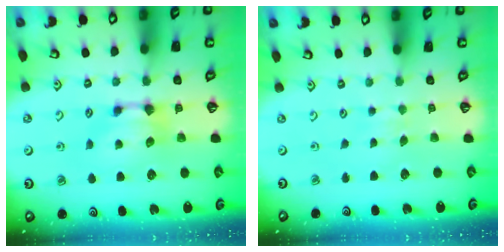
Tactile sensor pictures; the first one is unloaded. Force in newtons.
{"total": 3.8, "press": 3.8, "slide": 0.4}